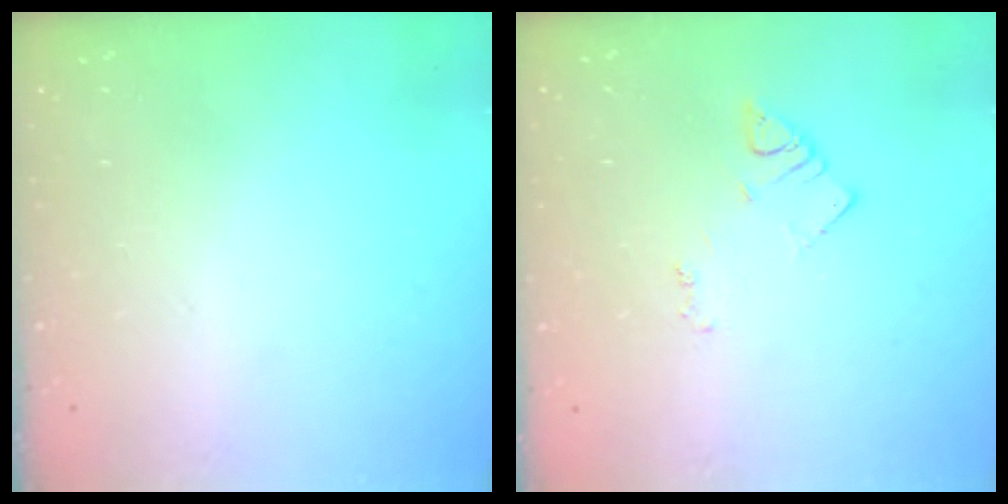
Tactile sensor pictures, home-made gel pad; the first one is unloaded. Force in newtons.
{"total": 2.9, "press": 2.9, "slide": 0.3}